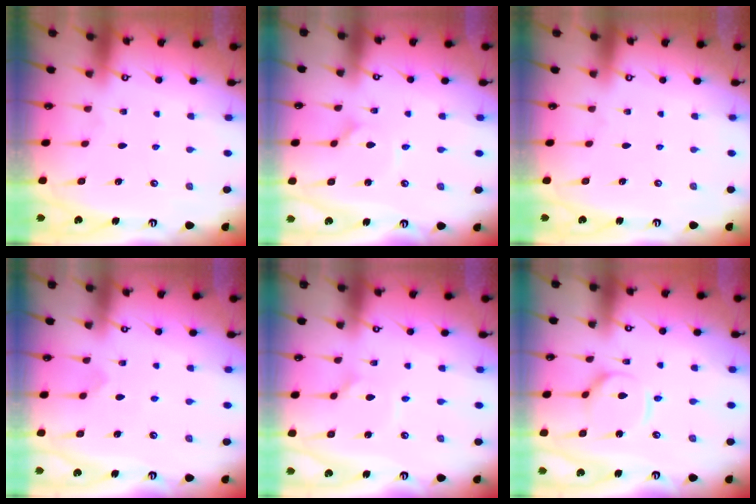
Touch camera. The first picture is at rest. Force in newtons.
{"total": 2.3, "press": 2.3, "slide": 0.2}
{"total": 0.0}
{"total": 2.5, "press": 2.5, "slide": 0.5}
{"total": 1.6, "press": 1.5, "slide": 0.4}
{"total": 6.9, "press": 6.8, "slide": 0.5}